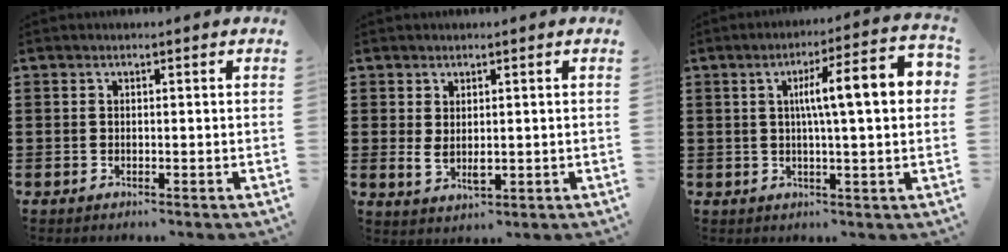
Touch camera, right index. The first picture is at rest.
{"total": 2.8, "force": [0.3, 1.3, 2.4], "torque": [-0.055, -0.003, 0.004]}
{"total": 10.5, "force": [1.8, 1.4, 10.3], "torque": [-0.175, 0.002, 0.021]}